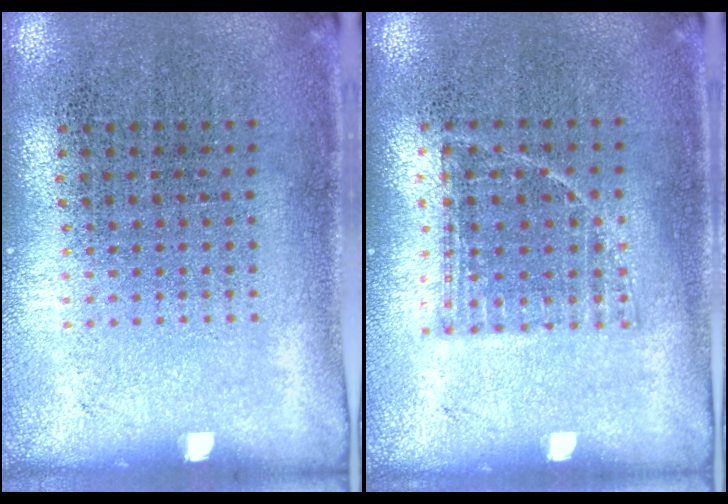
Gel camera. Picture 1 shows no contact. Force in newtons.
{"total": 0.8, "press": 0.7, "slide": 0.5}